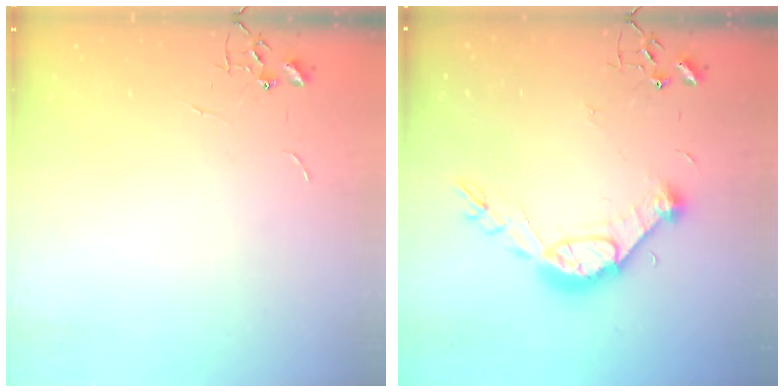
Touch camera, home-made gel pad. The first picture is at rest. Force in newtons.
{"total": 15.2, "press": 15.1, "slide": 1.2}